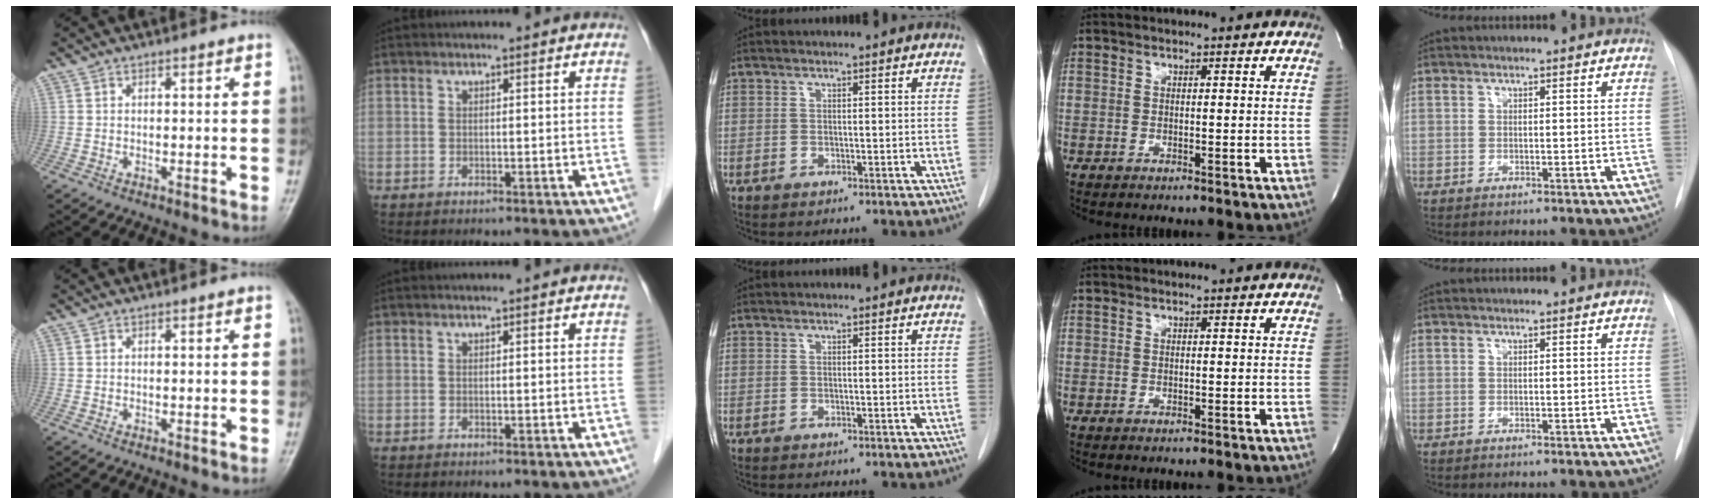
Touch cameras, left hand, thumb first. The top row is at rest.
{}